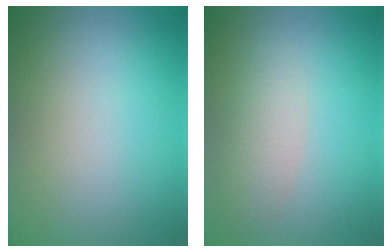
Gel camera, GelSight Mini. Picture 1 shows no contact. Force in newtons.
{"total": 2.9, "press": 2.9, "slide": 0.1}